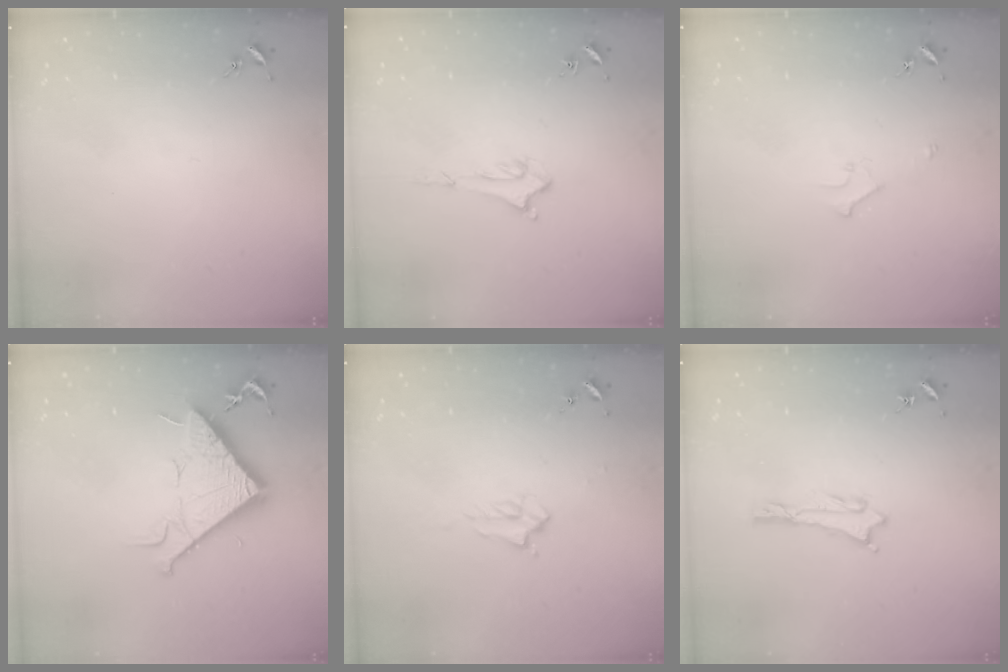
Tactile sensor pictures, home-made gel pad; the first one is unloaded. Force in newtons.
{"total": 1.5, "press": 1.5, "slide": 0.2}
{"total": 2.2, "press": 2.2, "slide": 0.2}
{"total": 10.2, "press": 10.2, "slide": 0.3}
{"total": 1.7, "press": 1.6, "slide": 0.2}
{"total": 0.7, "press": 0.7, "slide": 0.1}